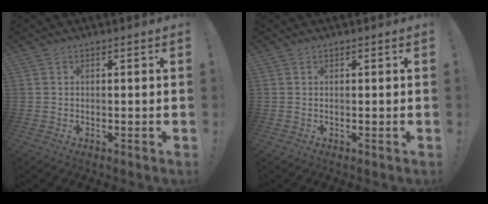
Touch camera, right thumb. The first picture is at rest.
{"total": 0.0}